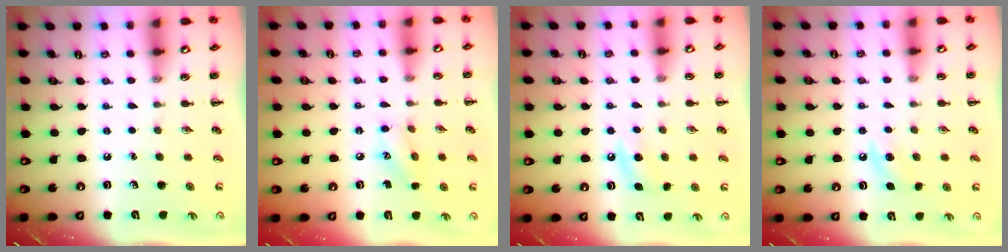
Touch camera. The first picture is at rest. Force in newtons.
{"total": 8.2, "press": 8.1, "slide": 1.3}
{"total": 6.3, "press": 6.1, "slide": 1.5}
{"total": 5.8, "press": 5.5, "slide": 1.9}